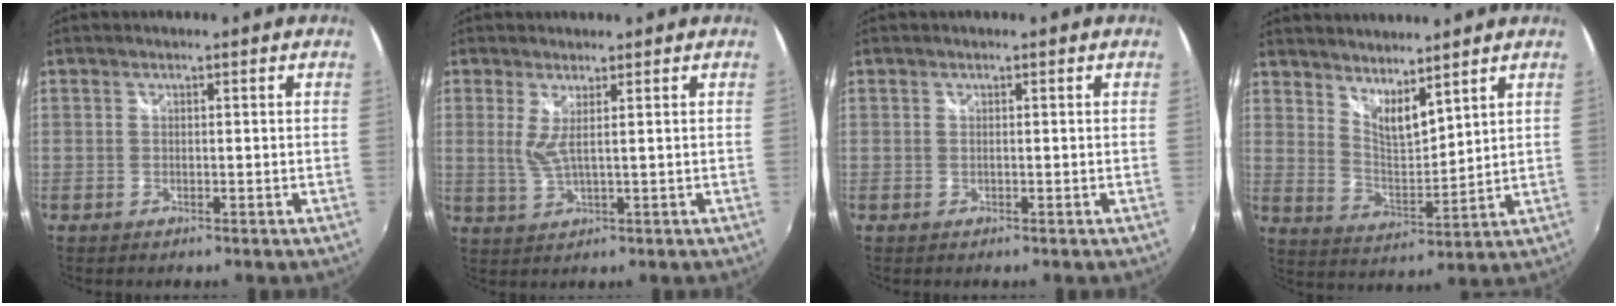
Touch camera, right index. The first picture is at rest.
{"total": 3.3, "force": [1.0, 0.2, 3.2], "torque": [-0.064, -0.009, 0.018]}
{"total": 0.0}
{"total": 7.9, "force": [6.4, 1.9, 4.1], "torque": [-0.064, -0.011, 0.116]}